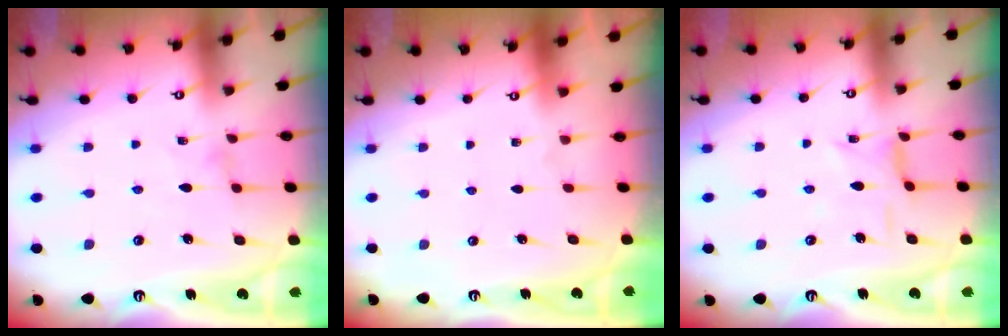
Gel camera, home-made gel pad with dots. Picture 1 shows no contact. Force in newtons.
{"total": 0.0}
{"total": 2.9, "press": 2.9, "slide": 0.3}